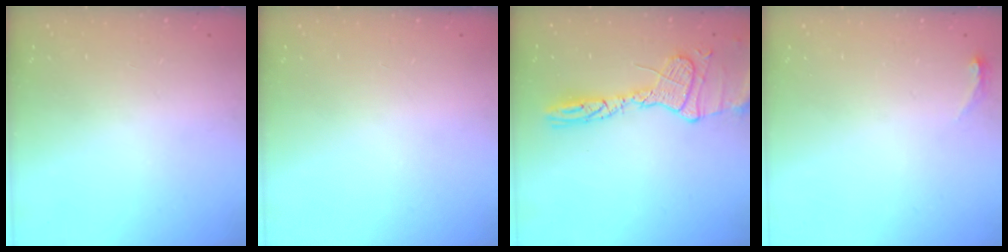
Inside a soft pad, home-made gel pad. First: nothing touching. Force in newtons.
{"total": 0.0}
{"total": 15.6, "press": 15.6, "slide": 1.3}
{"total": 3.7, "press": 3.4, "slide": 1.5}